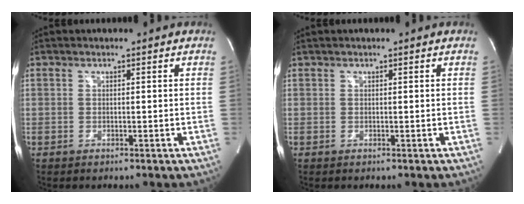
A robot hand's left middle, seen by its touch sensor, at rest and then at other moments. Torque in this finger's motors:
{"motor_torque": [-0.01, 0.01, 0.00, -0.01]}